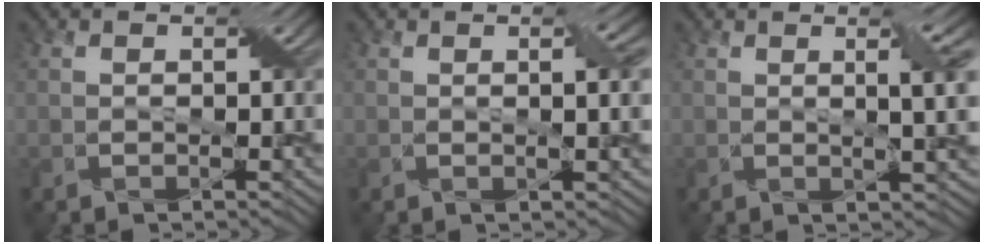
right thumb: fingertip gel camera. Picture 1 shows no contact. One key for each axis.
{"total": 2.5, "fx": 0.4, "fy": 0.1, "fz": 2.4, "tx": -0.035, "ty": 0.004, "tz": 0.005}
{"total": 4.1, "fx": 1.1, "fy": 0.5, "fz": 4.0, "tx": -0.063, "ty": 0.009, "tz": 0.016}